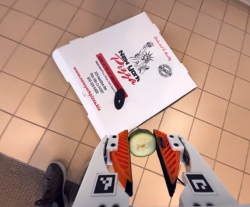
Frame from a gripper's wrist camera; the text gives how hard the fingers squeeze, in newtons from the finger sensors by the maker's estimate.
{"total": 7.5, "left": 7.3, "right": 7.7}